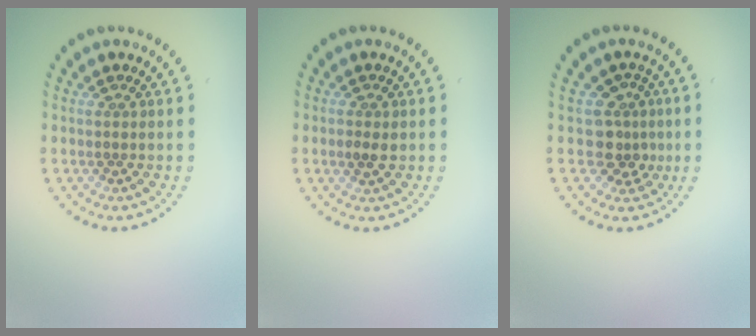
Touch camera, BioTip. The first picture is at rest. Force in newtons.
{"total": 1.3, "press": 1.3, "slide": 0.1}
{"total": 2.8, "press": 2.1, "slide": 1.9}